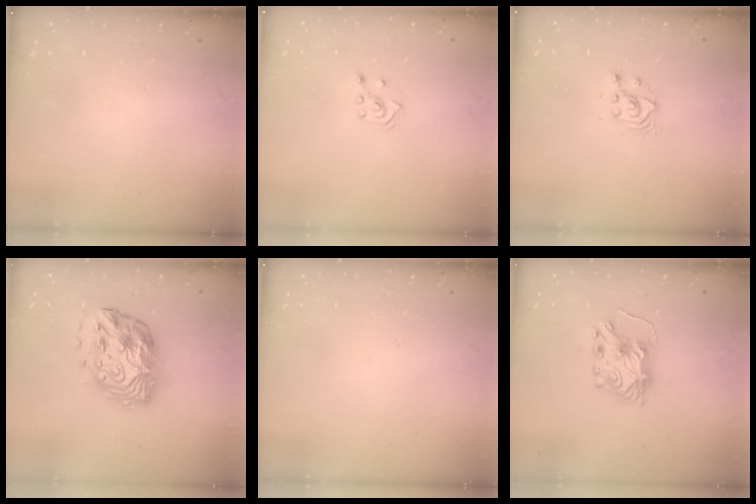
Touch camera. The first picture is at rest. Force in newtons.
{"total": 2.8, "press": 2.7, "slide": 0.7}
{"total": 3.7, "press": 3.7, "slide": 0.3}
{"total": 15.1, "press": 15.1, "slide": 0.7}
{"total": 0.0}
{"total": 7.5, "press": 7.5, "slide": 0.6}